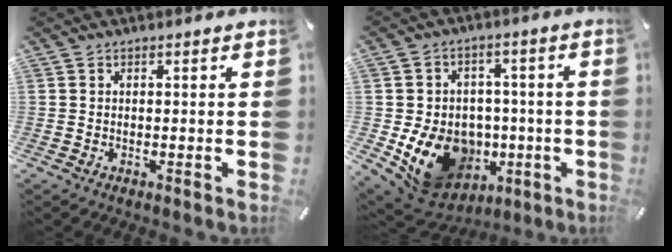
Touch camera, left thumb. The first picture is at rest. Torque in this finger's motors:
{"motor_torque": [0.60, 1.39, 0.66, -0.24, 0.40]}